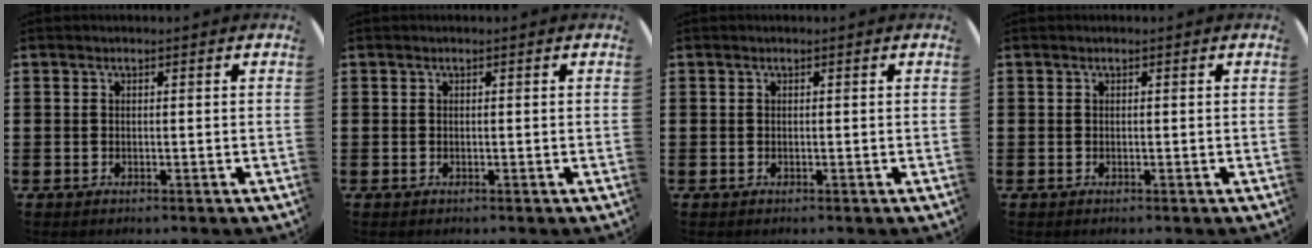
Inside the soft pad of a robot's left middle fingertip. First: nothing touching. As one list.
[{"total": 0.0}, {"total": 0.0}, {"total": 0.0}]